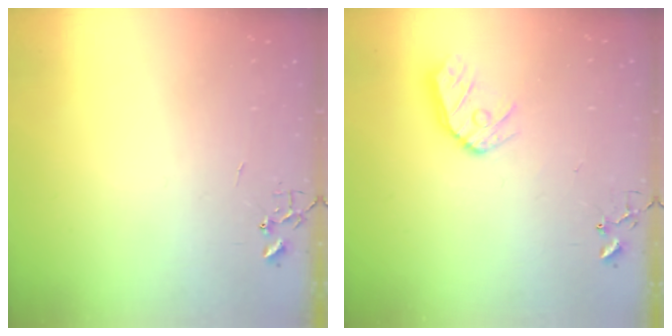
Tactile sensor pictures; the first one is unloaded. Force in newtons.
{"total": 10.8, "press": 10.8, "slide": 0.9}